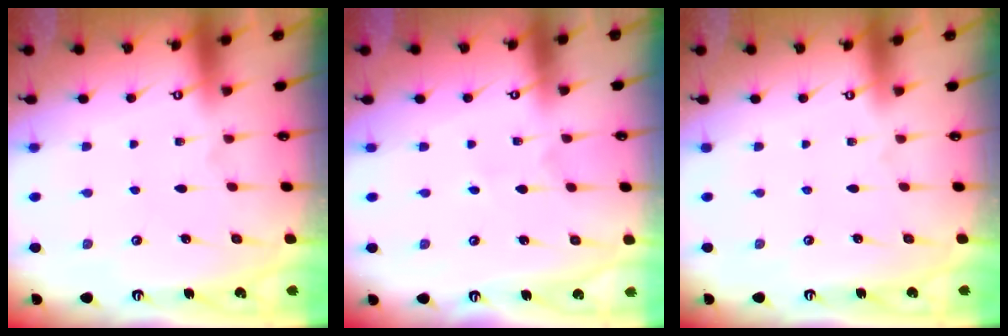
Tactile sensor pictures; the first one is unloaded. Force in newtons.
{"total": 1.7, "press": 1.7, "slide": 0.1}
{"total": 0.0}